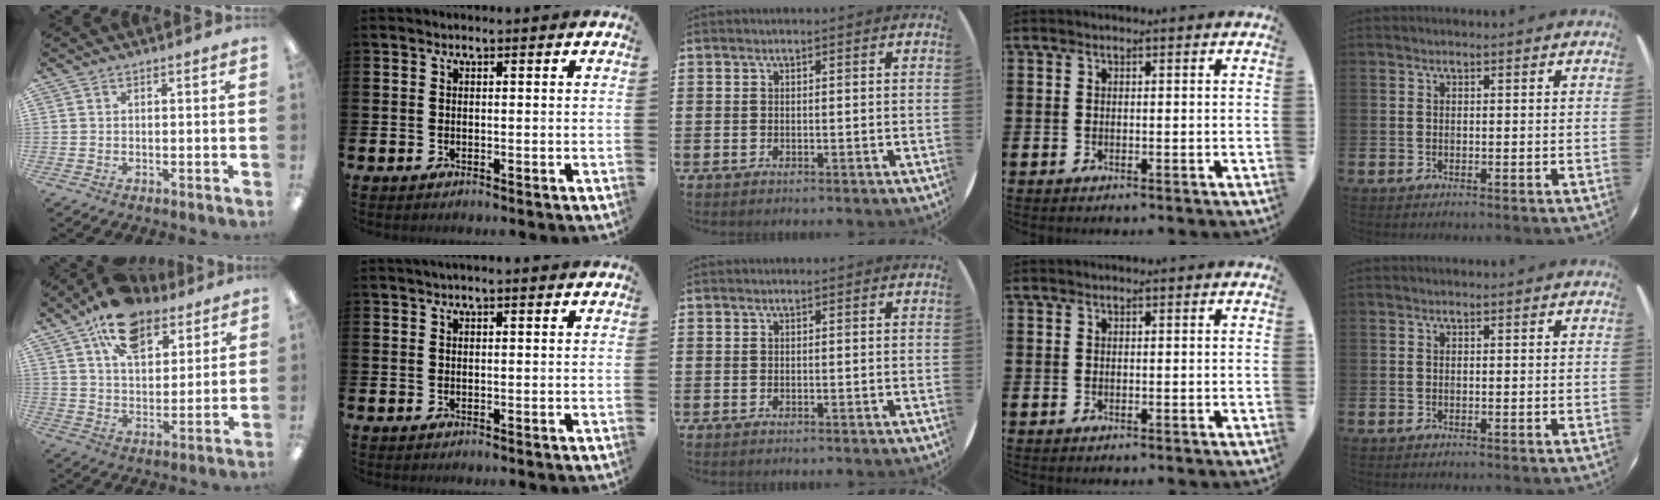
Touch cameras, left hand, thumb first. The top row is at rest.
{"thumb": {"total": 15.3, "force": [10.1, 8.1, 8.1], "torque": [-0.128, -0.043, 0.182]}, "index": {"total": 0.8, "force": [0.6, -0.1, 0.4], "torque": [-0.006, 0.000, 0.011]}}